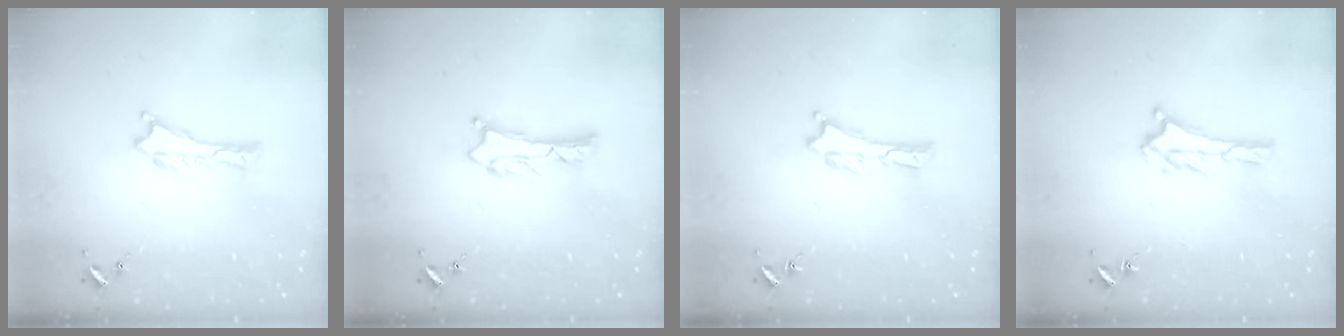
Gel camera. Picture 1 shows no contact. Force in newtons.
{"total": 1.1, "press": 1.1, "slide": 0.2}
{"total": 0.0}
{"total": 3.2, "press": 3.1, "slide": 0.3}